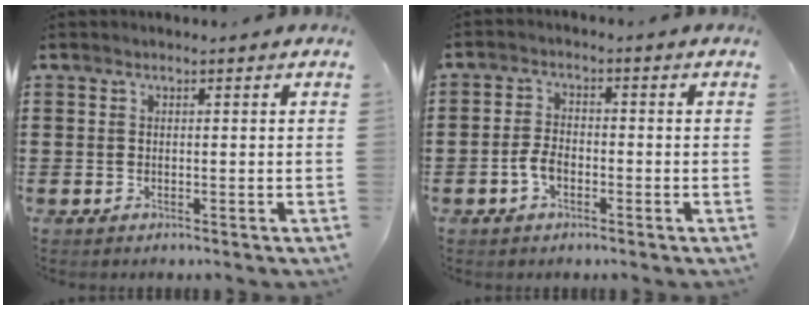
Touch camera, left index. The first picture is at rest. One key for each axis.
{"total": 3.4, "fx": -1.2, "fy": 1.8, "fz": 2.5, "tx": -0.067, "ty": -0.003, "tz": -0.029}